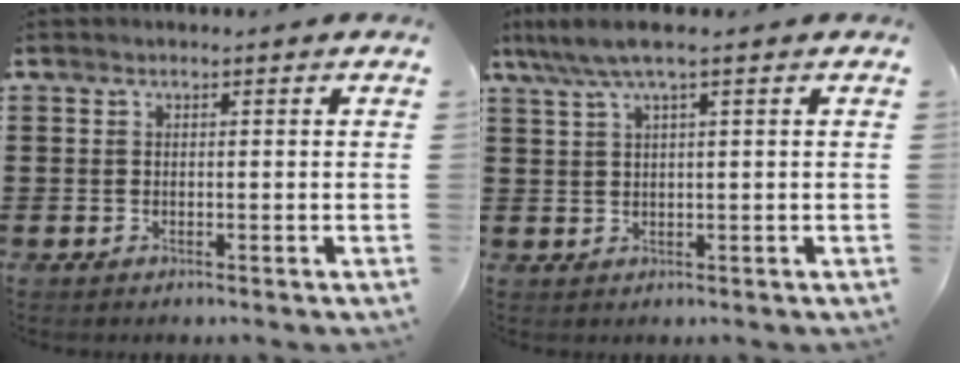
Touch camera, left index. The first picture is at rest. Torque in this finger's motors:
{"motor_torque": [1.62, -0.52, 0.56, 0.16]}